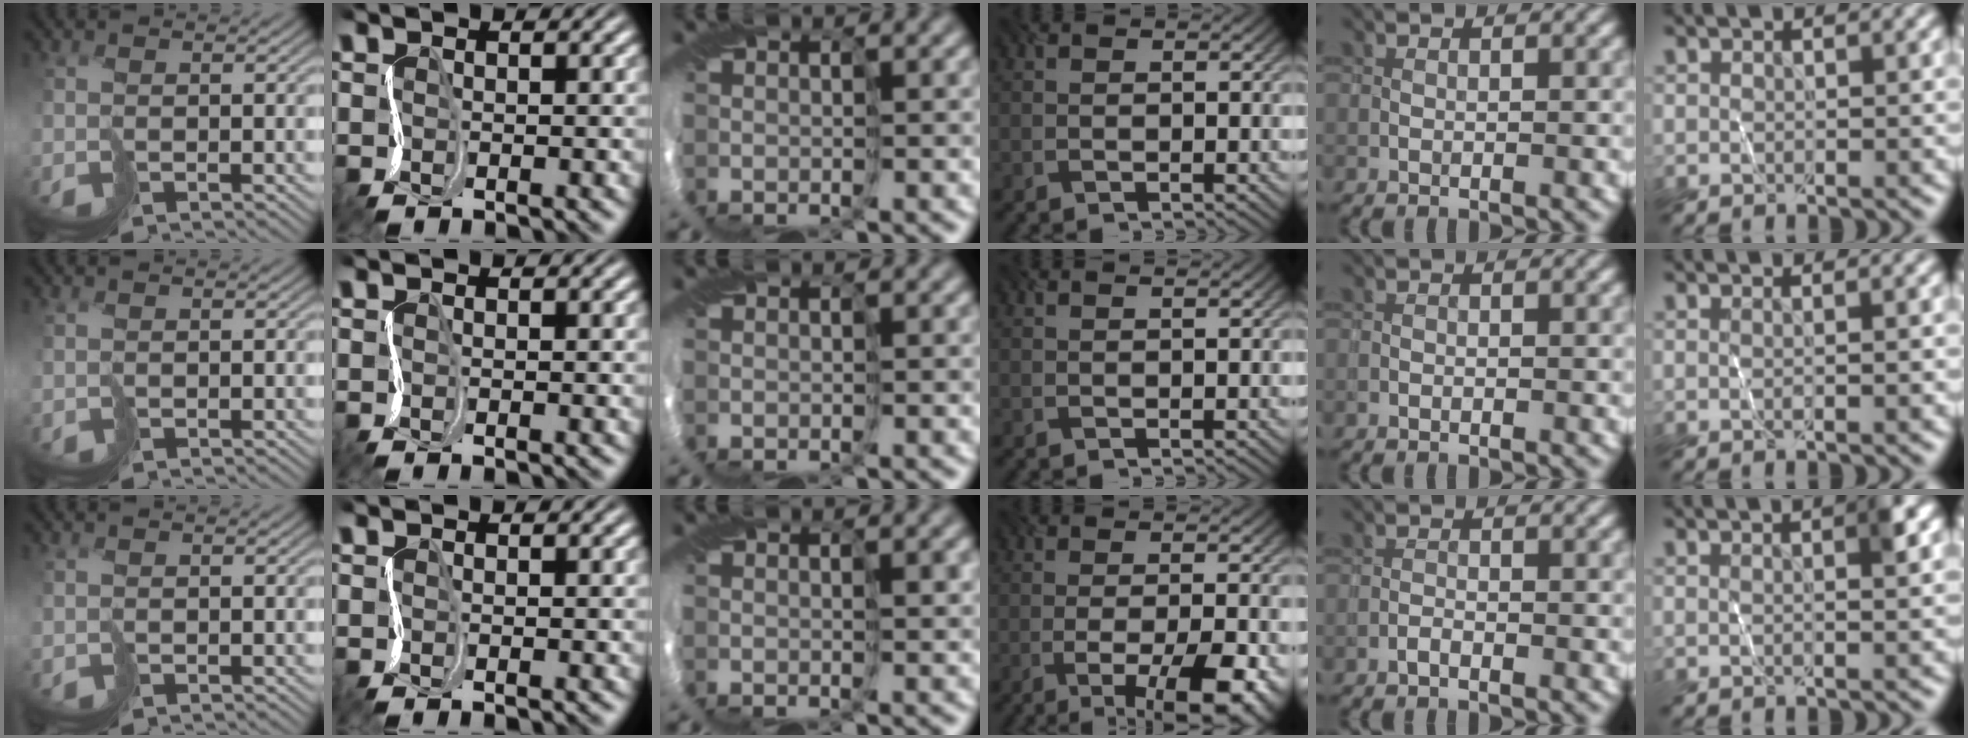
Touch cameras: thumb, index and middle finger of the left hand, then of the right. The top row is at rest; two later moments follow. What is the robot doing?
{"motion": "cut", "object": "paper"}